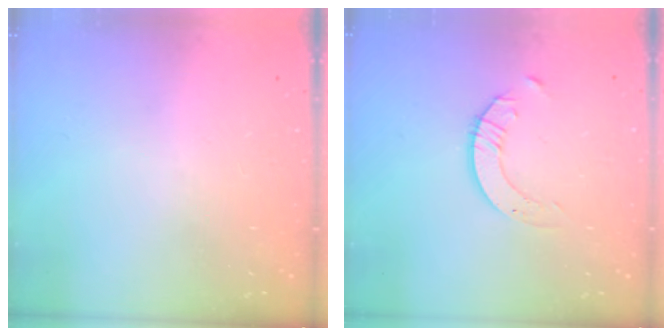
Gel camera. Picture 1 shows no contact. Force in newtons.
{"total": 2.1, "press": 2.1, "slide": 0.2}